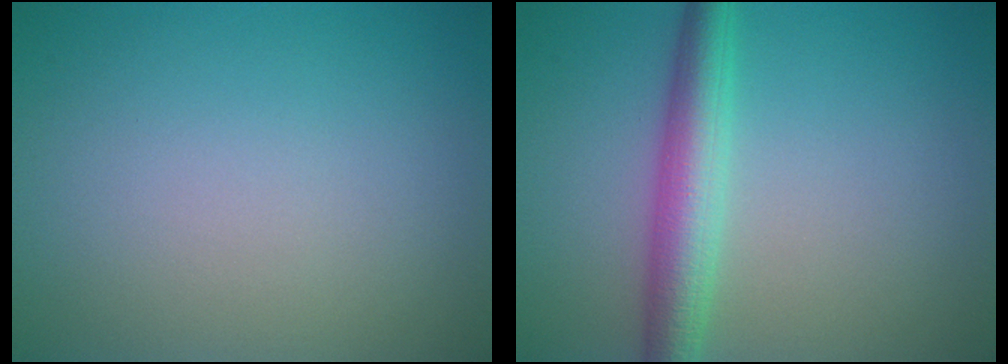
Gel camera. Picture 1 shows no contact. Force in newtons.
{"total": 4.5, "press": 4.5, "slide": 0.1}